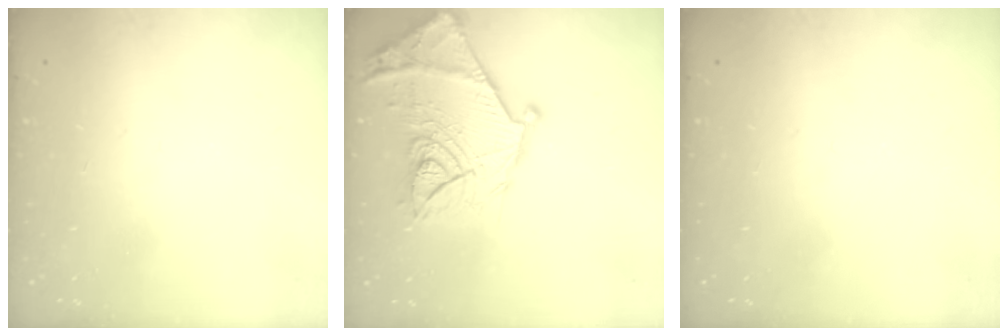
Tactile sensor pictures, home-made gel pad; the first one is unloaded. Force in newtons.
{"total": 22.8, "press": 22.7, "slide": 1.7}
{"total": 0.0}